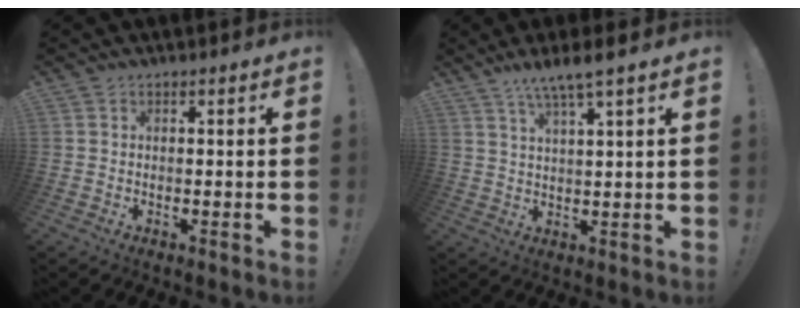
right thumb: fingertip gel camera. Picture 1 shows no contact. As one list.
[{"total": 6.1, "force": [4.5, -0.5, 4.0], "torque": [-0.072, -0.022, 0.074]}]